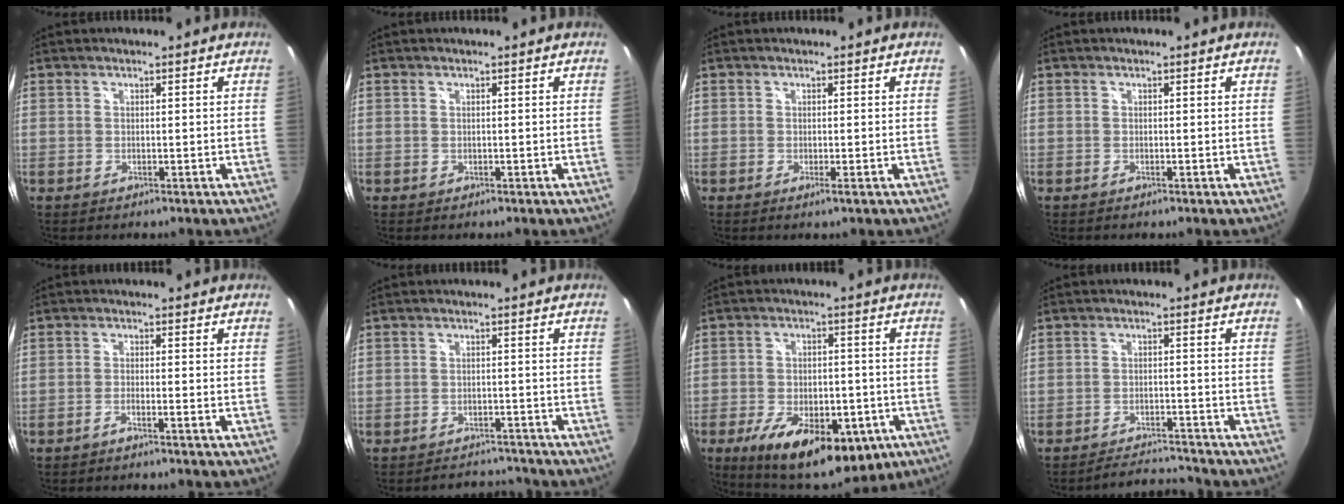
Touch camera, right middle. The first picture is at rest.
{"total": 0.0}
{"total": 1.0, "force": [-0.5, -0.2, 0.8], "torque": [-0.015, -0.003, -0.010]}
{"total": 0.0}
{"total": 1.7, "force": [-1.3, -0.4, 0.9], "torque": [-0.023, -0.001, -0.028]}
{"total": 5.1, "force": [-5.0, 1.3, 0.1], "torque": [-0.010, 0.015, -0.072]}
{"total": 20.1, "force": [-10.4, 9.6, 14.2], "torque": [-0.267, -0.032, -0.139]}
{"total": 6.1, "force": [-6.0, 0.3, 0.6], "torque": [-0.031, 0.004, -0.094]}